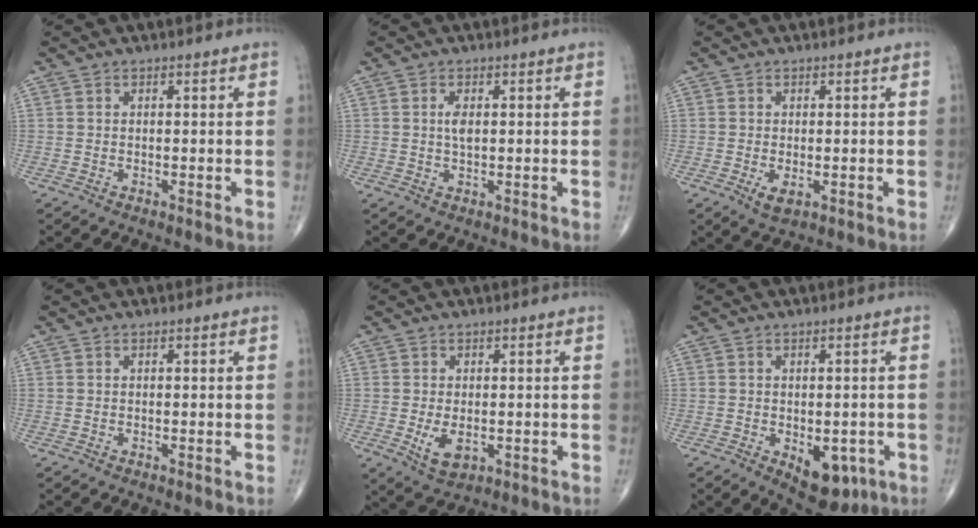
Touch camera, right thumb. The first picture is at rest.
{"total": 2.4, "force": [0.5, 1.1, 2.1], "torque": [-0.040, -0.003, 0.010]}
{"total": 2.6, "force": [-0.7, 1.3, 2.2], "torque": [-0.038, -0.006, -0.008]}
{"total": 0.0}
{"total": 5.0, "force": [-0.9, 2.9, 4.0], "torque": [-0.066, -0.010, -0.007]}
{"total": 8.6, "force": [-2.9, 4.8, 6.5], "torque": [-0.059, 0.001, -0.027]}